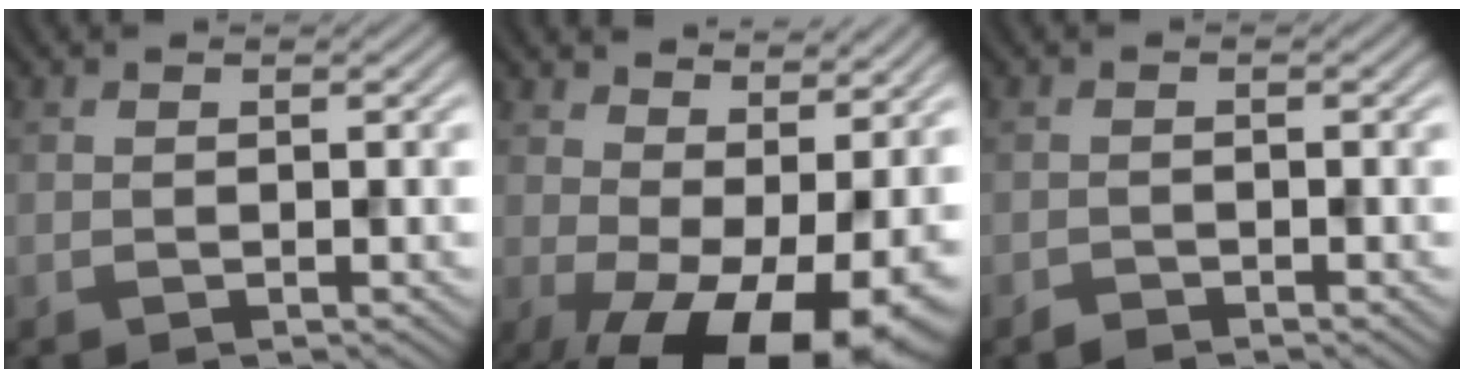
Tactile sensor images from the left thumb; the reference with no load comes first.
{"total": 15.8, "force": [-2.1, 7.7, 13.6], "torque": [-0.206, -0.018, -0.004]}
{"total": 0.9, "force": [-0.8, 0.2, 0.1], "torque": [-0.001, 0.000, -0.018]}